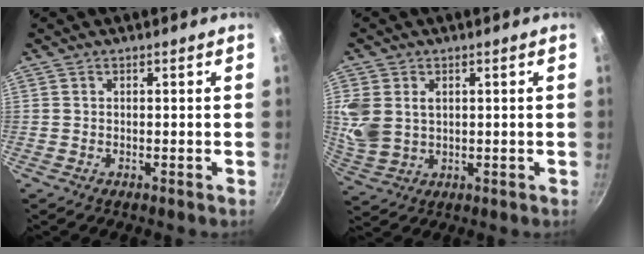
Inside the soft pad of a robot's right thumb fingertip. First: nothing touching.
{"total": 9.2, "force": [2.1, 7.0, 5.7], "torque": [-0.120, -0.011, 0.050]}